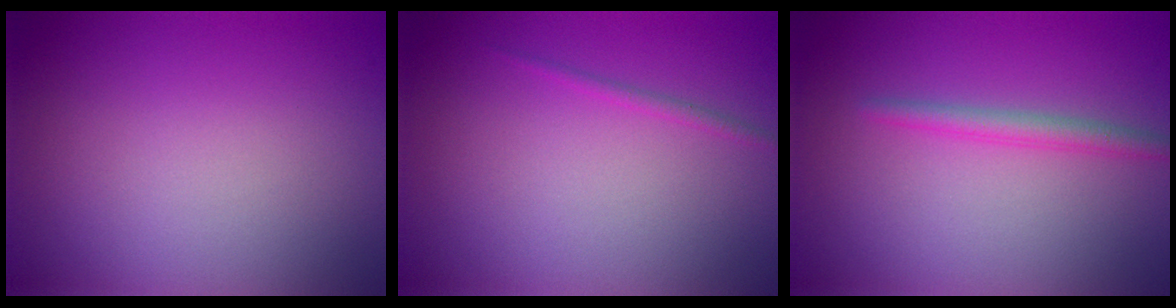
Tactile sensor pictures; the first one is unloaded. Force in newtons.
{"total": 0.7, "press": 0.7, "slide": 0.1}
{"total": 1.8, "press": 1.8, "slide": 0.2}